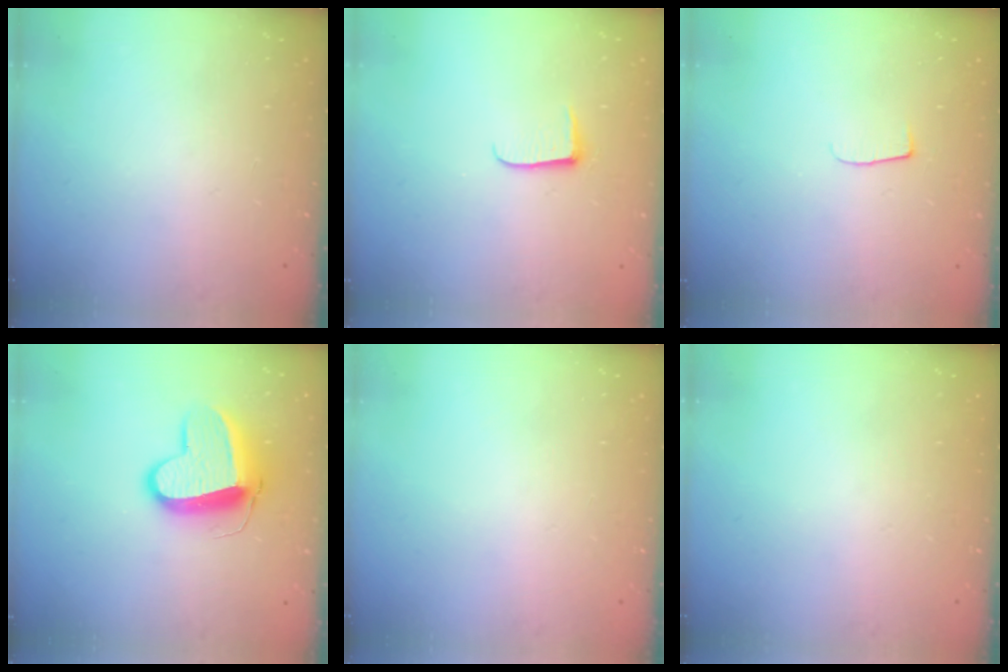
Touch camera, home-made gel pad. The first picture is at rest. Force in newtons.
{"total": 4.9, "press": 4.8, "slide": 0.6}
{"total": 4.3, "press": 4.3, "slide": 0.5}
{"total": 13.4, "press": 13.3, "slide": 1.3}
{"total": 0.0}
{"total": 0.0}